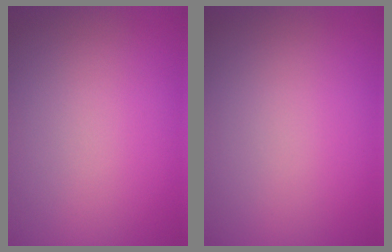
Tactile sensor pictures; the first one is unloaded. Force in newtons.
{"total": 0.0}